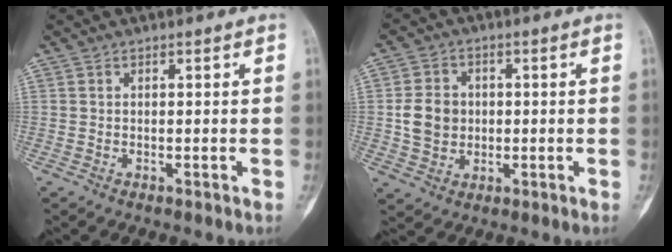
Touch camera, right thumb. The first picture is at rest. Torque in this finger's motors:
{"motor_torque": [0.82, 0.86, 0.46, -0.34, 0.06]}